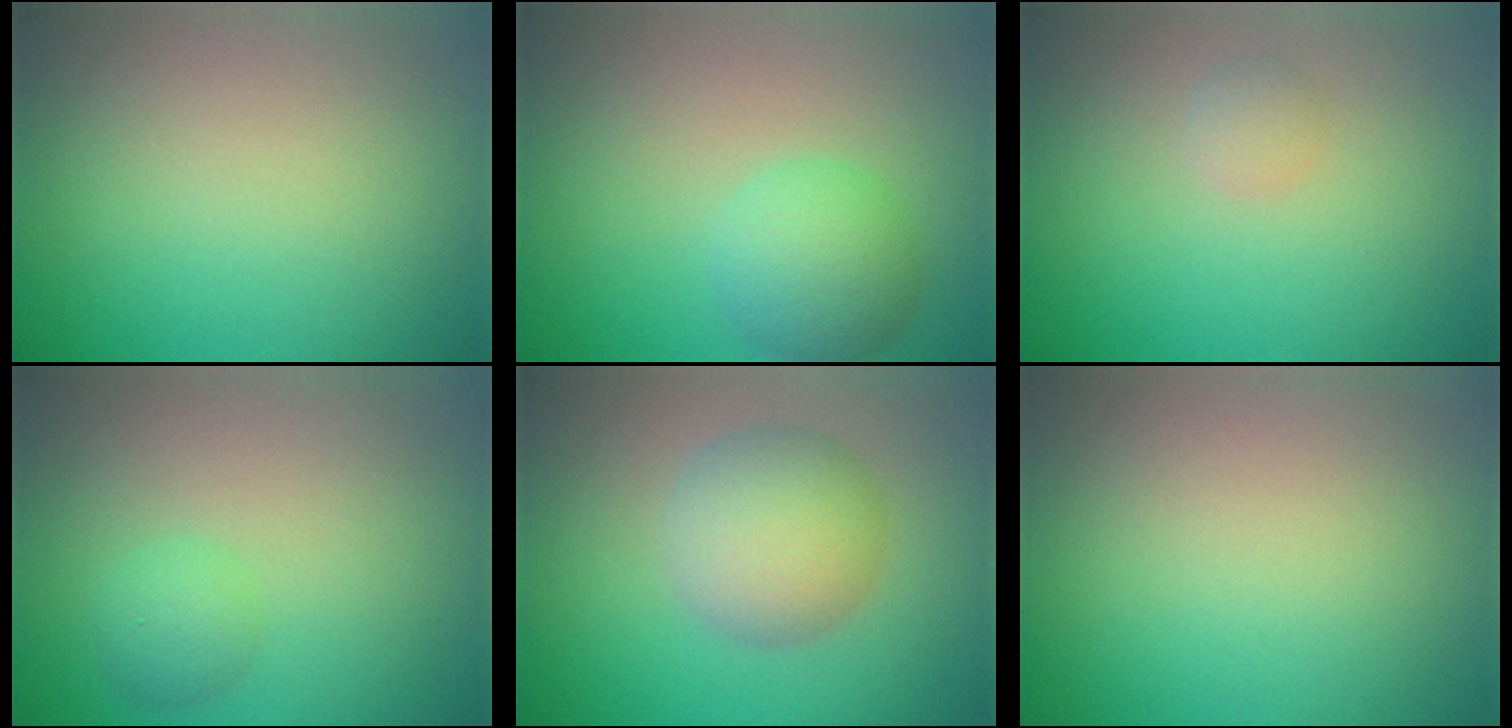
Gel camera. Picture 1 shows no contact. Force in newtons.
{"total": 4.0, "press": 4.0, "slide": 0.1}
{"total": 1.0, "press": 1.0, "slide": 0.0}
{"total": 1.8, "press": 1.8, "slide": 0.1}
{"total": 5.5, "press": 5.5, "slide": 0.1}
{"total": 0.0}